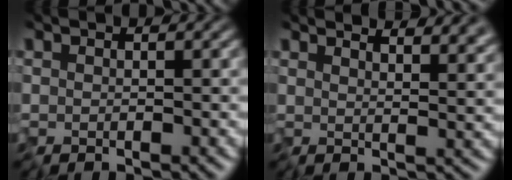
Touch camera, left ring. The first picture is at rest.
{"total": 9.3, "force": [7.1, 3.2, 5.0], "torque": [-0.045, 0.027, 0.056]}